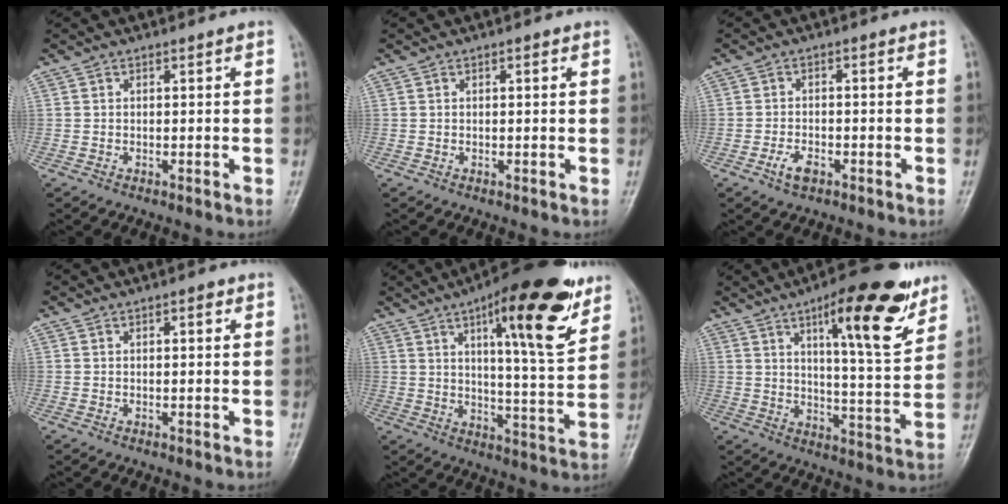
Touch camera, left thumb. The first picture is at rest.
{"total": 0.9, "force": [0.3, 0.3, 0.7], "torque": [-0.010, 0.002, 0.003]}
{"total": 3.3, "force": [-1.8, 1.8, 2.2], "torque": [-0.042, 0.010, -0.033]}
{"total": 1.4, "force": [0.6, 0.6, 1.2], "torque": [-0.015, 0.001, 0.006]}
{"total": 19.9, "force": [10.9, 5.0, 15.8], "torque": [-0.195, -0.050, 0.160]}
{"total": 17.5, "force": [9.9, 4.5, 13.8], "torque": [-0.172, -0.049, 0.147]}